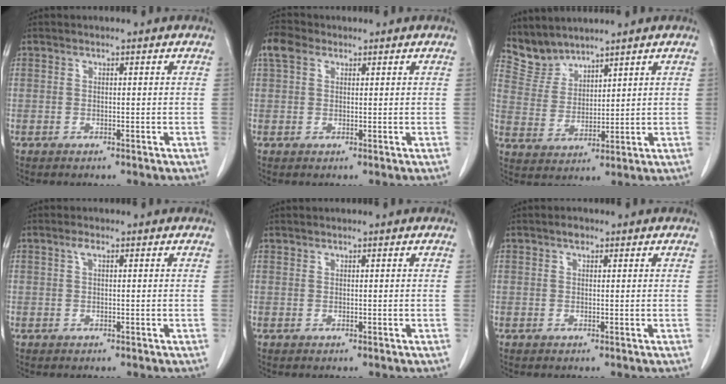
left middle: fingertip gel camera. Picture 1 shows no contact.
{"total": 3.6, "force": [1.9, 2.4, 1.9], "torque": [-0.048, 0.021, 0.042]}
{"total": 5.3, "force": [5.1, 1.1, -0.4], "torque": [-0.002, 0.006, 0.120]}
{"total": 1.5, "force": [0.7, 0.5, 1.2], "torque": [-0.026, 0.007, 0.014]}
{"total": 0.0}
{"total": 1.0, "force": [0.6, 0.6, 0.5], "torque": [-0.010, 0.001, 0.009]}